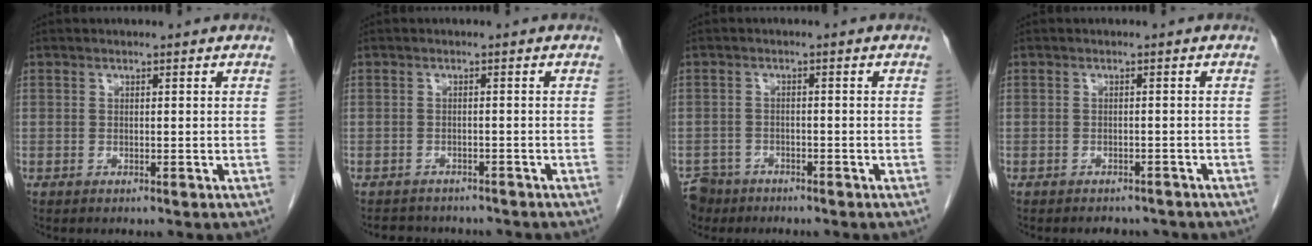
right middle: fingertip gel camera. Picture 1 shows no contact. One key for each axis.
{"total": 5.9, "fx": -5.4, "fy": 2.1, "fz": 1.3, "tx": -0.021, "ty": 0.000, "tz": -0.068}
{"total": 4.7, "fx": -3.8, "fy": 2.9, "fz": -0.1, "tx": 0.002, "ty": 0.000, "tz": -0.067}
{"total": 3.9, "fx": -3.5, "fy": 1.6, "fz": 0.7, "tx": -0.007, "ty": 0.000, "tz": -0.041}